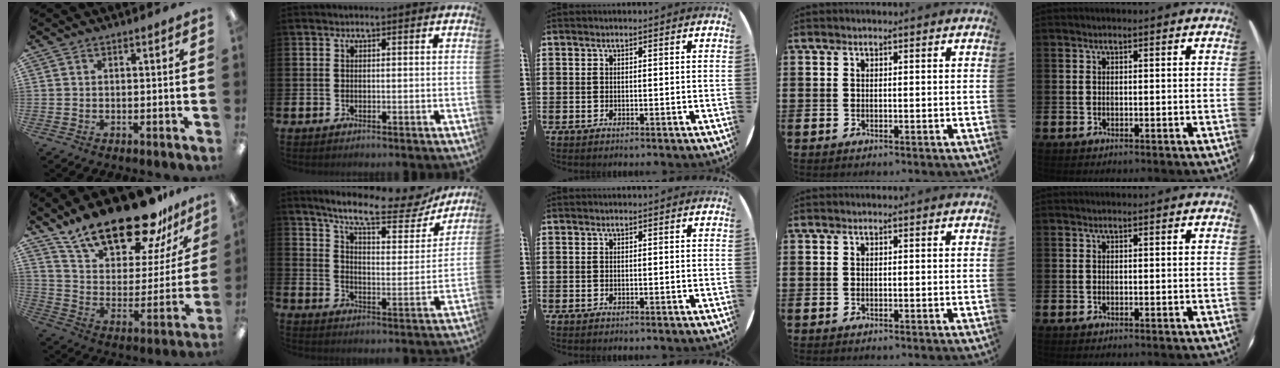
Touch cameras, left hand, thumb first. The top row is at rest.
{"thumb": {"total": 23.8, "force": [19.0, 8.1, 11.9], "torque": [-0.203, -0.132, 0.328]}, "index": {"total": 10.7, "force": [9.3, 2.3, 4.8], "torque": [-0.110, -0.056, 0.155]}}